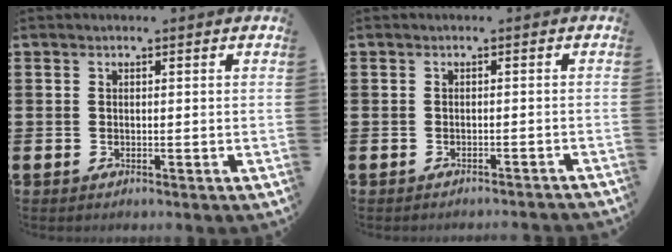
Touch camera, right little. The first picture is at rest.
{"total": 0.9, "force": [-0.9, -0.2, 0.0], "torque": [-0.001, 0.002, -0.018]}